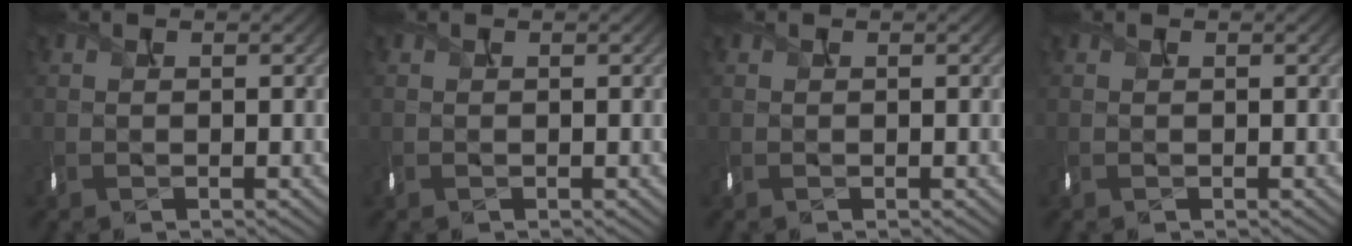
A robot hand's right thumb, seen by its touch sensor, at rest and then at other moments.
{"total": 0.0}
{"total": 0.0}
{"total": 0.0}